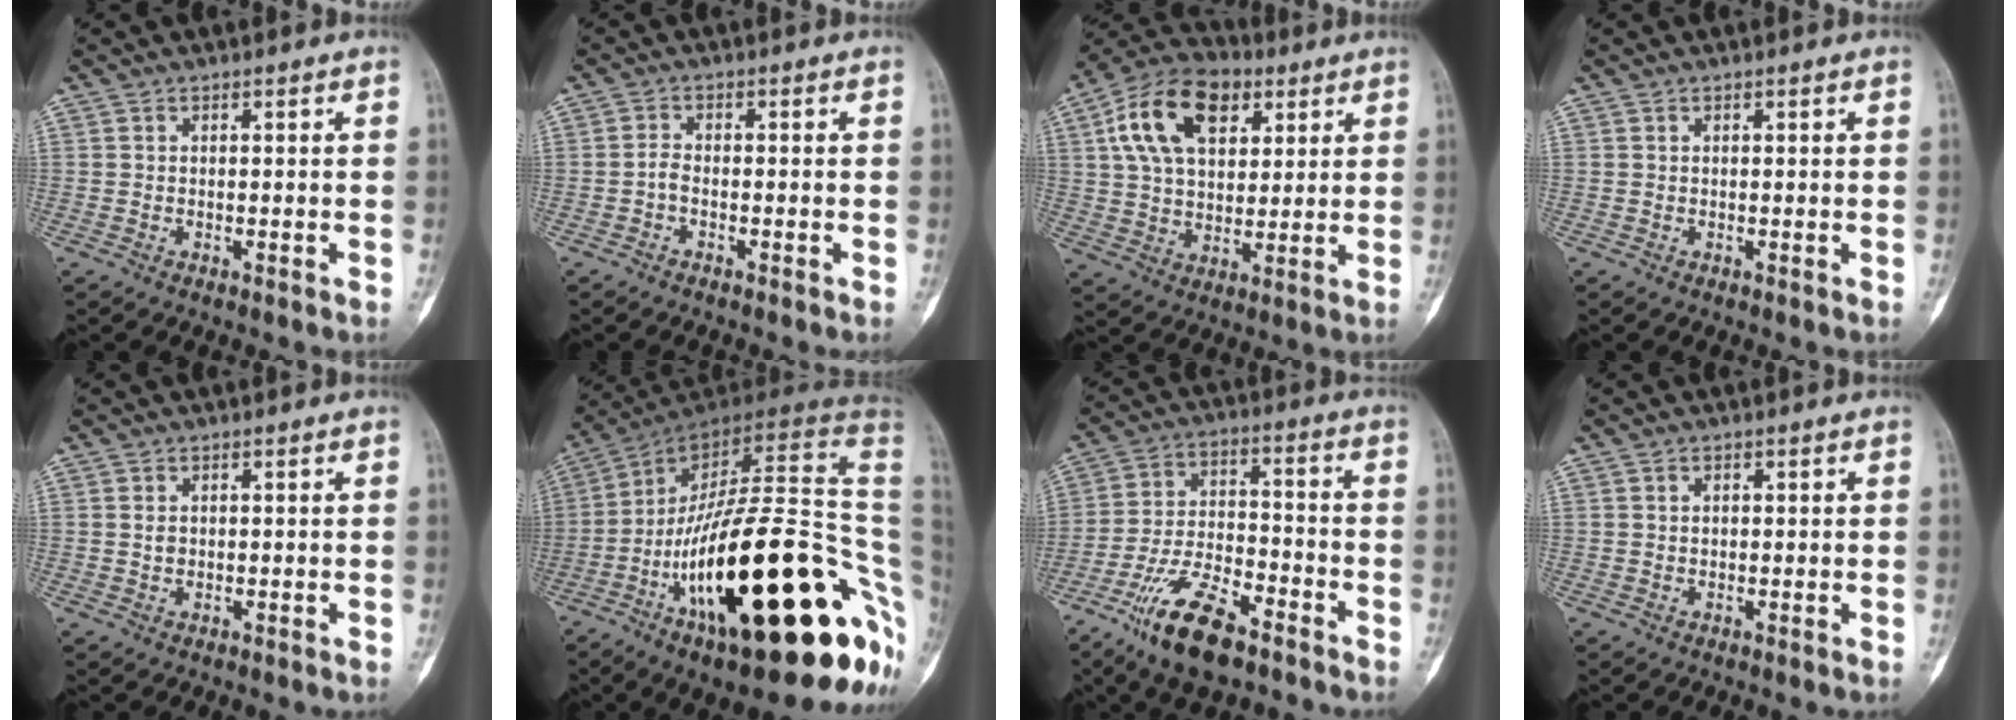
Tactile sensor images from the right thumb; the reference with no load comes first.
{"total": 1.8, "force": [-1.0, 1.0, 1.1], "torque": [-0.021, 0.009, -0.026]}
{"total": 17.1, "force": [6.4, 10.7, 11.7], "torque": [-0.183, 0.003, 0.110]}
{"total": 0.0}
{"total": 1.5, "force": [0.0, 1.2, 0.9], "torque": [-0.007, 0.002, 0.001]}
{"total": 38.5, "force": [-9.5, 12.2, 35.3], "torque": [-0.427, 0.071, -0.149]}
{"total": 15.1, "force": [-9.9, 5.8, 9.8], "torque": [-0.169, 0.056, -0.182]}
{"total": 1.0, "force": [0.0, 1.0, 0.3], "torque": [0.005, 0.003, -0.001]}